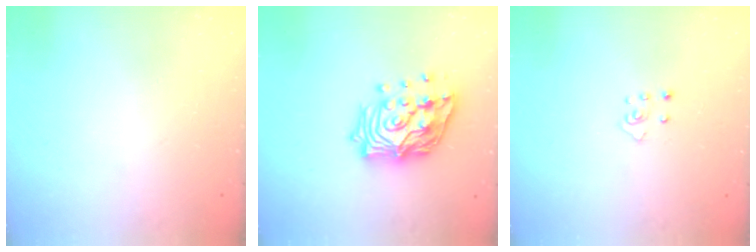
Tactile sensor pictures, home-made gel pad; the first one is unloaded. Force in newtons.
{"total": 18.1, "press": 17.9, "slide": 2.6}
{"total": 3.4, "press": 3.4, "slide": 0.3}